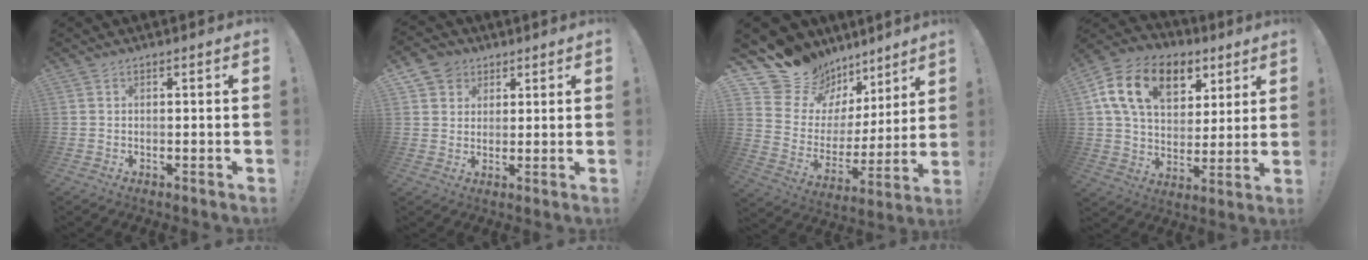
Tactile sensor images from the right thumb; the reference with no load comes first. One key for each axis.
{"total": 6.0, "fx": 3.1, "fy": 5.0, "fz": 1.0, "tx": -0.022, "ty": -0.015, "tz": 0.063}
{"total": 14.6, "fx": 12.3, "fy": 7.6, "fz": 1.3, "tx": -0.035, "ty": -0.110, "tz": 0.241}
{"total": 18.3, "fx": 8.3, "fy": 12.2, "fz": 10.8, "tx": -0.177, "ty": -0.022, "tz": 0.152}